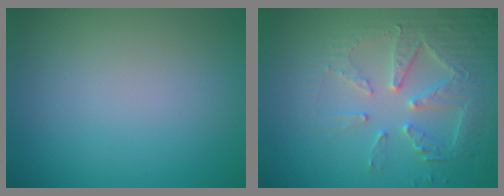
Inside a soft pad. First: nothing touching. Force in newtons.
{"total": 4.5, "press": 4.4, "slide": 0.7}